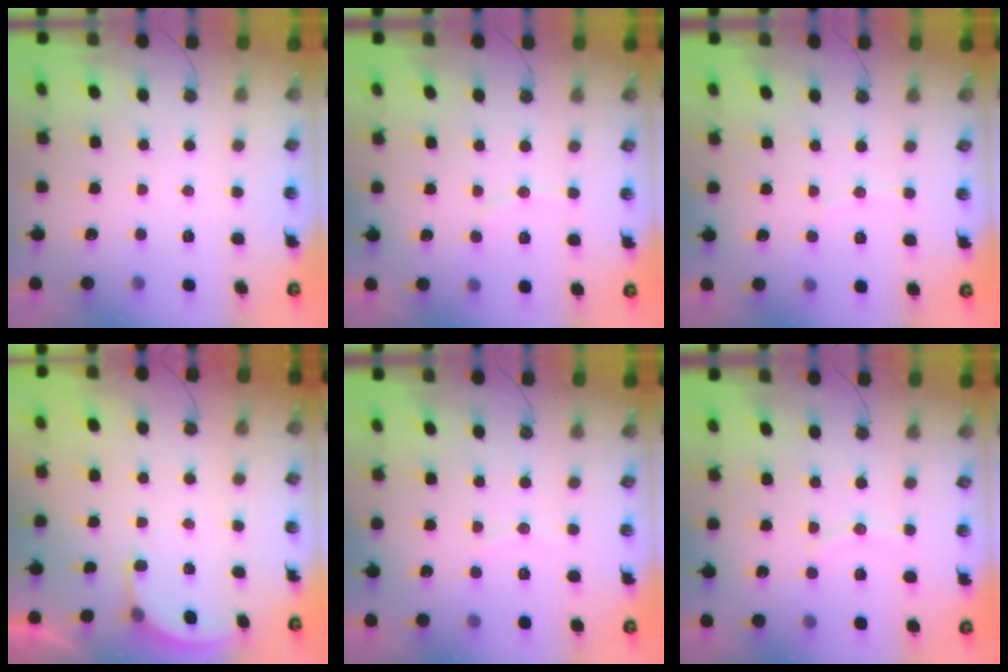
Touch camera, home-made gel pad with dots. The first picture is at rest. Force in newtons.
{"total": 5.5, "press": 5.4, "slide": 0.8}
{"total": 4.5, "press": 4.2, "slide": 1.6}
{"total": 2.4, "press": 2.4, "slide": 0.3}
{"total": 3.4, "press": 3.4, "slide": 0.3}
{"total": 5.3, "press": 5.1, "slide": 1.6}